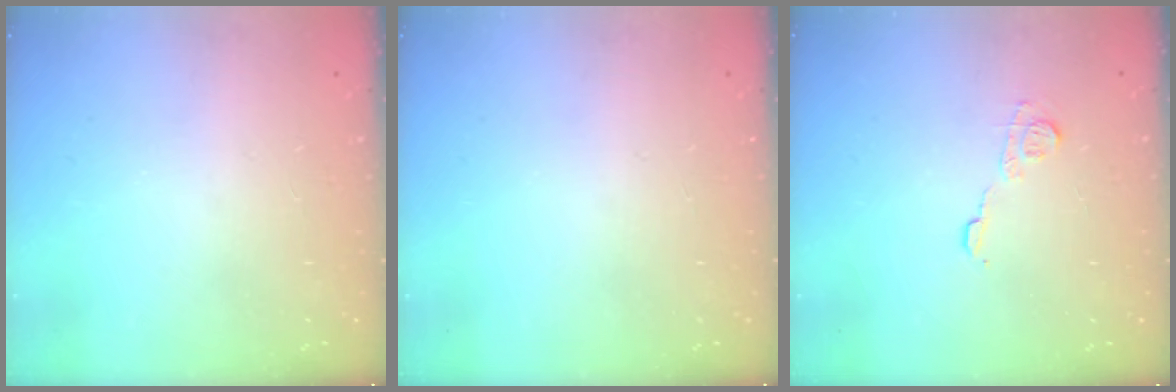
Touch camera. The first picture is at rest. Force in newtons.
{"total": 0.0}
{"total": 7.0, "press": 7.0, "slide": 0.4}